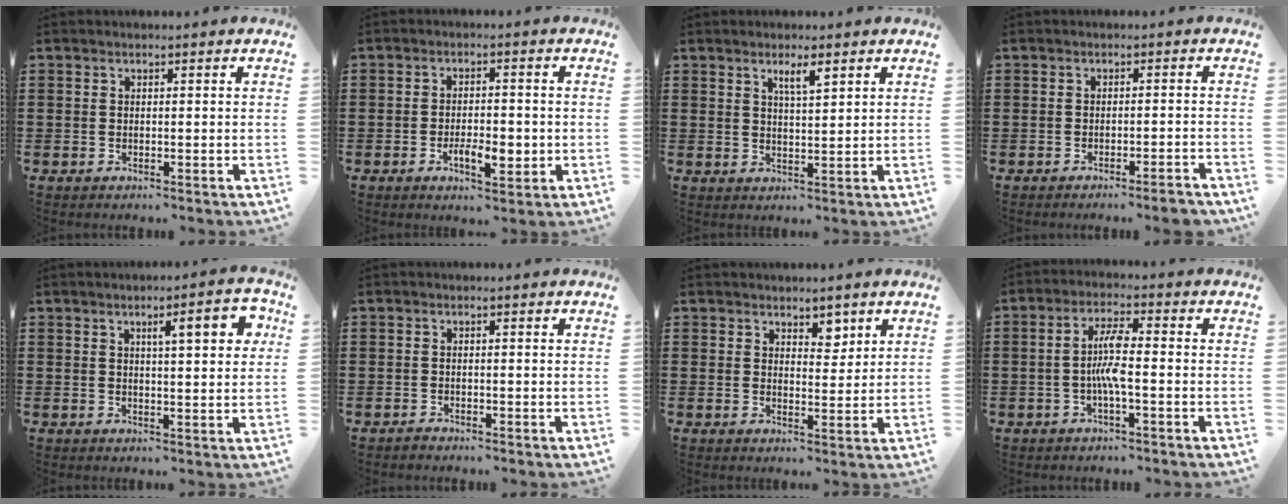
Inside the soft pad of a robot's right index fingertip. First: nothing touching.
{"total": 5.0, "force": [-1.5, 2.0, 4.3], "torque": [-0.069, 0.000, -0.027]}
{"total": 2.8, "force": [1.8, 0.5, 2.1], "torque": [-0.035, 0.000, 0.029]}
{"total": 2.3, "force": [-2.0, -0.2, 1.2], "torque": [-0.020, -0.001, -0.037]}
{"total": 6.1, "force": [2.3, 1.4, 5.4], "torque": [-0.077, -0.002, 0.029]}
{"total": 0.6, "force": [-0.6, 0.2, 0.1], "torque": [-0.003, 0.000, -0.013]}
{"total": 3.3, "force": [2.7, 1.8, 0.9], "torque": [-0.009, 0.001, 0.047]}
{"total": 5.7, "force": [-1.0, 1.1, 5.5], "torque": [-0.113, 0.002, -0.025]}